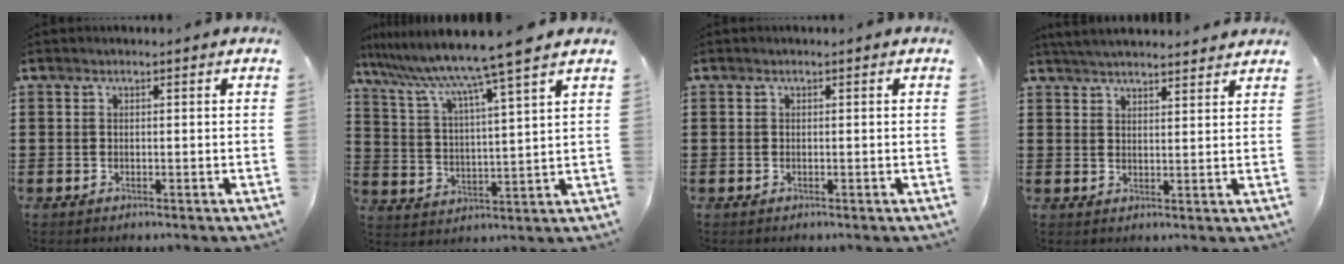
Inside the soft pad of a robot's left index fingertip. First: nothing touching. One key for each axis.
{"total": 9.1, "fx": 7.6, "fy": -1.6, "fz": 4.6, "tx": -0.121, "ty": -0.051, "tz": 0.119}
{"total": 0.0}
{"total": 3.6, "fx": 3.5, "fy": -0.1, "fz": 0.5, "tx": -0.020, "ty": -0.009, "tz": 0.065}